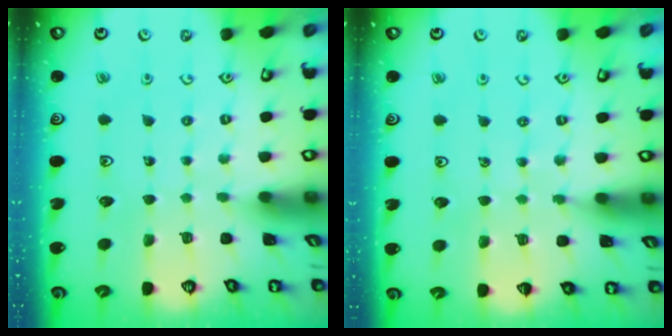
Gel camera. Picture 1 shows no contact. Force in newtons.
{"total": 5.3, "press": 5.1, "slide": 1.3}